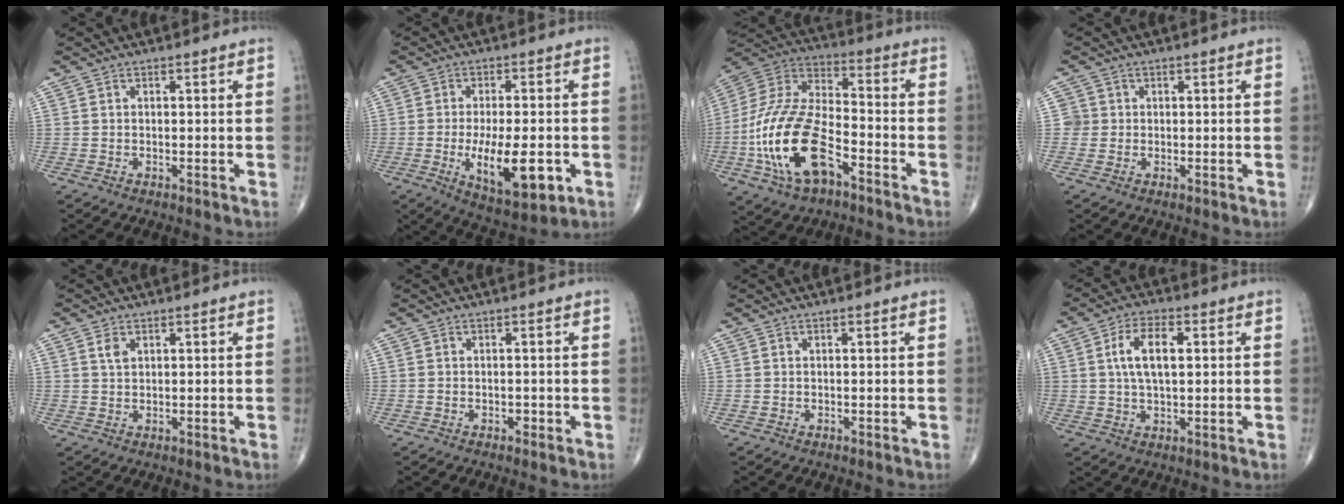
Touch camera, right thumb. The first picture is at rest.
{"total": 13.5, "force": [-3.5, 5.3, 11.9], "torque": [-0.182, -0.006, -0.043]}
{"total": 21.0, "force": [-7.9, 10.4, 16.5], "torque": [-0.338, 0.042, -0.144]}
{"total": 2.1, "force": [0.0, 2.1, -0.1], "torque": [0.018, 0.007, -0.004]}
{"total": 2.0, "force": [1.0, 1.2, 1.2], "torque": [-0.020, -0.002, 0.021]}
{"total": 0.8, "force": [-0.4, 0.6, 0.5], "torque": [-0.007, 0.001, -0.007]}
{"total": 0.0}
{"total": 8.0, "force": [1.6, 3.8, 6.8], "torque": [-0.124, 0.007, 0.027]}